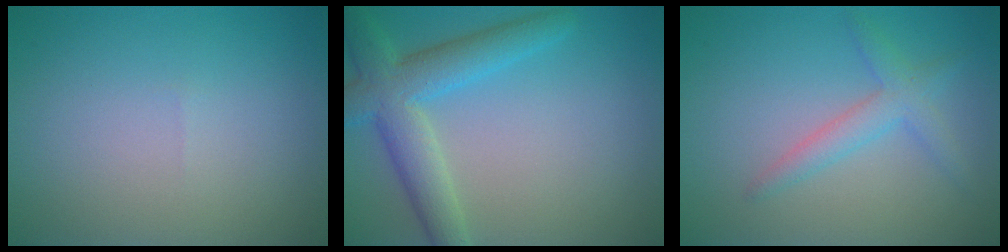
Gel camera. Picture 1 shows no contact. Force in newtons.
{"total": 5.5, "press": 5.5, "slide": 0.3}
{"total": 2.5, "press": 2.5, "slide": 0.1}